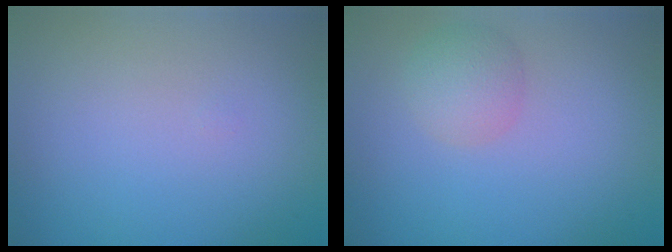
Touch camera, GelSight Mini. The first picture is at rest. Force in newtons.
{"total": 2.6, "press": 2.6, "slide": 0.1}